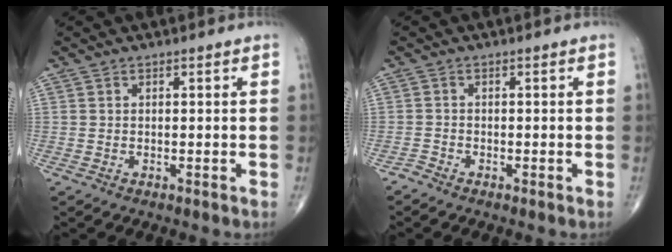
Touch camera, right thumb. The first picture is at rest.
{"total": 1.0, "force": [-1.0, 0.2, 0.0], "torque": [-0.001, -0.002, -0.025]}